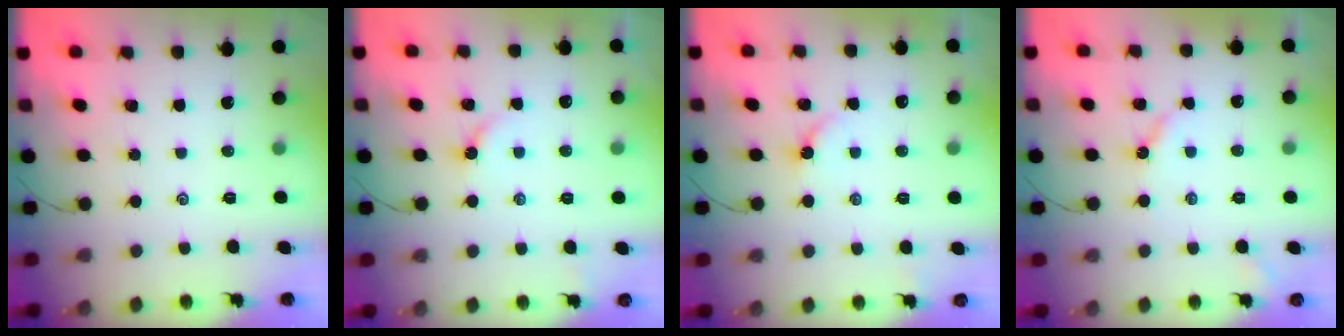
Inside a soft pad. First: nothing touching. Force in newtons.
{"total": 3.2, "press": 3.2, "slide": 0.5}
{"total": 3.1, "press": 3.1, "slide": 0.4}
{"total": 4.1, "press": 4.0, "slide": 0.6}